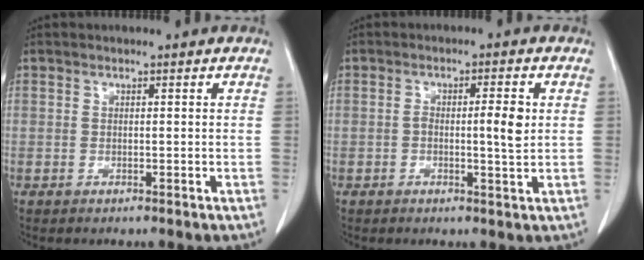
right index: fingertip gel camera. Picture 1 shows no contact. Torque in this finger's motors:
{"motor_torque": [0.13, -0.03, 0.06, 0.03]}